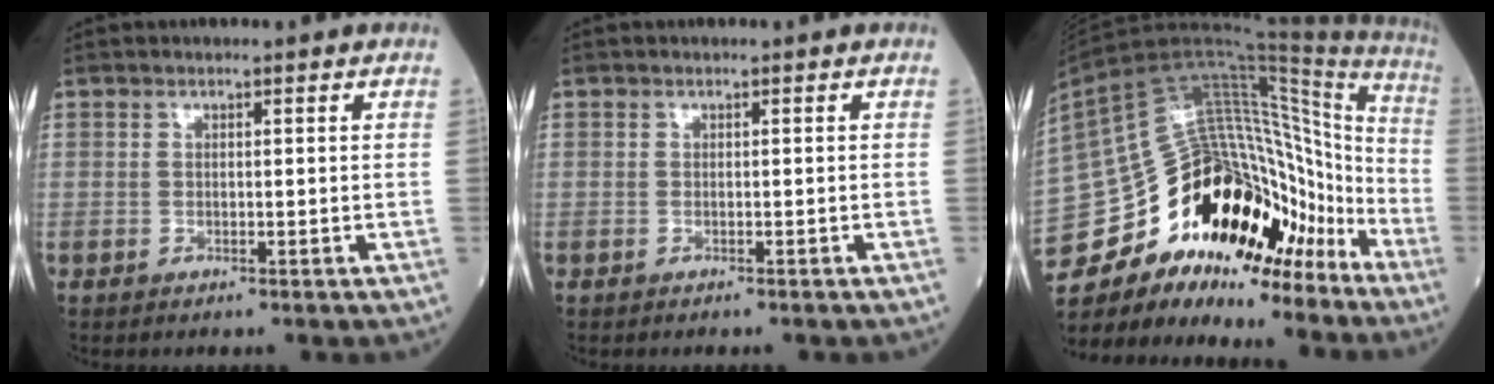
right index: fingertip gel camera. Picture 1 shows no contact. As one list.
[{"total": 0.6, "force": [-0.6, 0.0, 0.2], "torque": [-0.002, -0.001, -0.008]}, {"total": 31.6, "force": [-19.9, 13.6, 20.4], "torque": [-0.384, 0.029, -0.315]}]